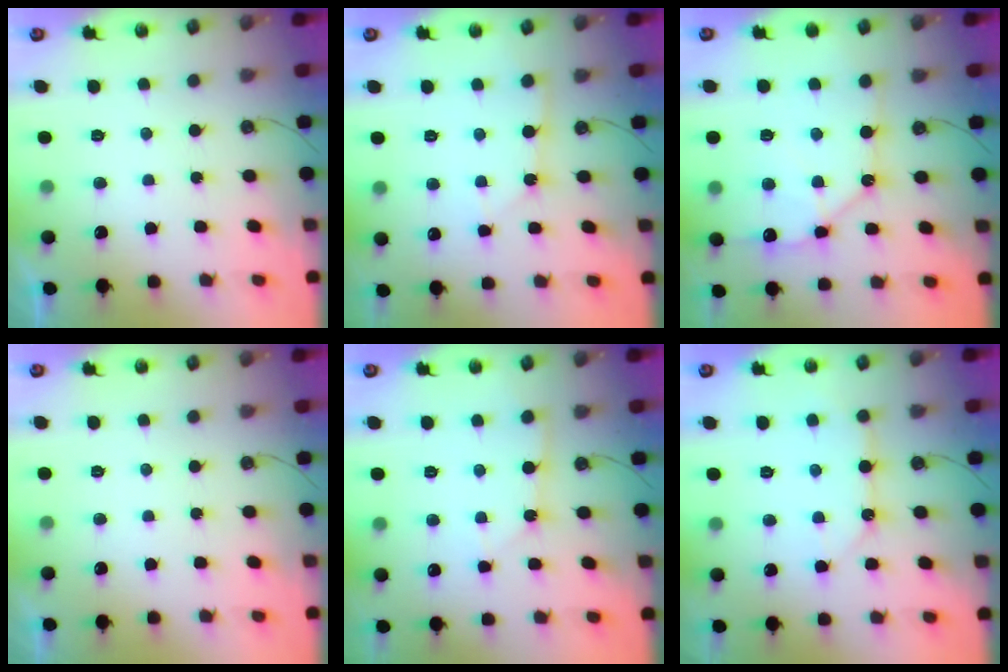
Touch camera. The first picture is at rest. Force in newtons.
{"total": 2.5, "press": 2.5, "slide": 0.3}
{"total": 11.2, "press": 11.1, "slide": 1.4}
{"total": 0.0}
{"total": 2.5, "press": 2.5, "slide": 0.3}
{"total": 9.7, "press": 9.7, "slide": 0.2}